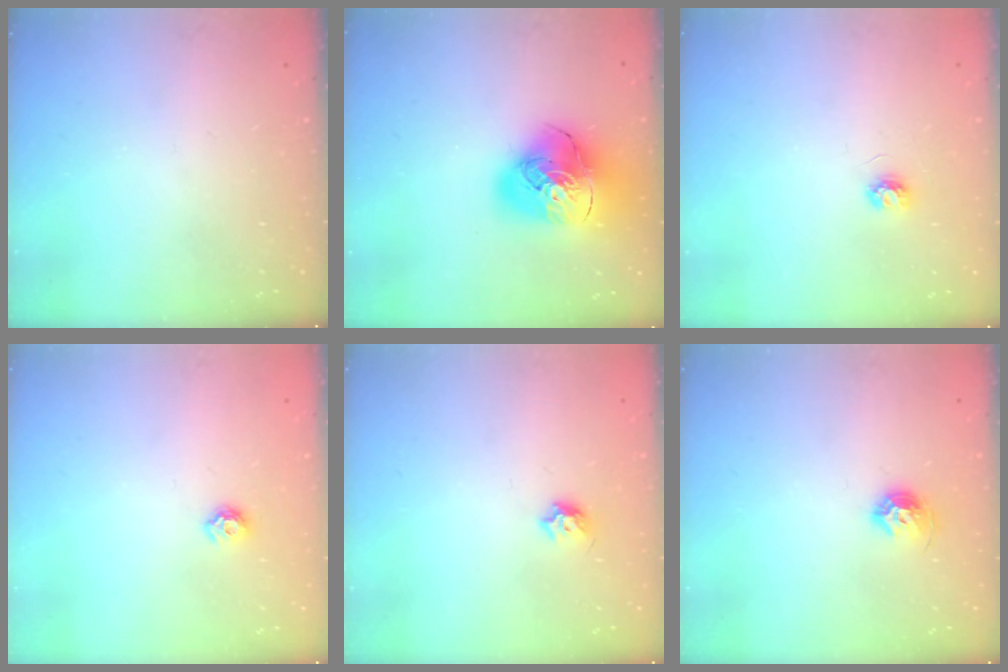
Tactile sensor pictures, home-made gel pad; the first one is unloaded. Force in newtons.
{"total": 20.4, "press": 20.2, "slide": 2.5}
{"total": 3.5, "press": 3.4, "slide": 0.3}
{"total": 6.1, "press": 6.1, "slide": 0.8}
{"total": 5.2, "press": 5.1, "slide": 1.0}
{"total": 8.4, "press": 8.3, "slide": 0.9}